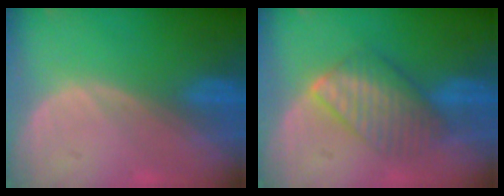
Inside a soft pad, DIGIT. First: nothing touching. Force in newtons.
{"total": 6.8, "press": 6.8, "slide": 0.2}